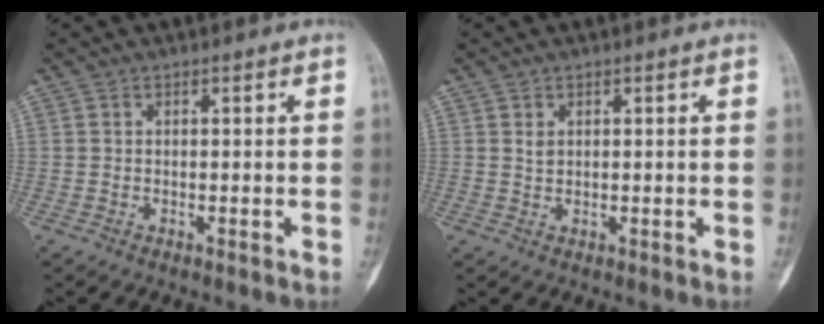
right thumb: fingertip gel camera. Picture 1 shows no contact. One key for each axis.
{"total": 1.2, "fx": 0.5, "fy": 0.9, "fz": 0.7, "tx": -0.006, "ty": -0.003, "tz": 0.011}